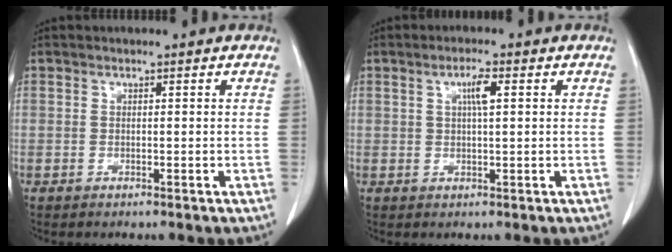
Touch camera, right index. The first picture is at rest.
{"total": 2.9, "force": [0.9, 0.2, 2.8], "torque": [-0.052, 0.002, 0.017]}